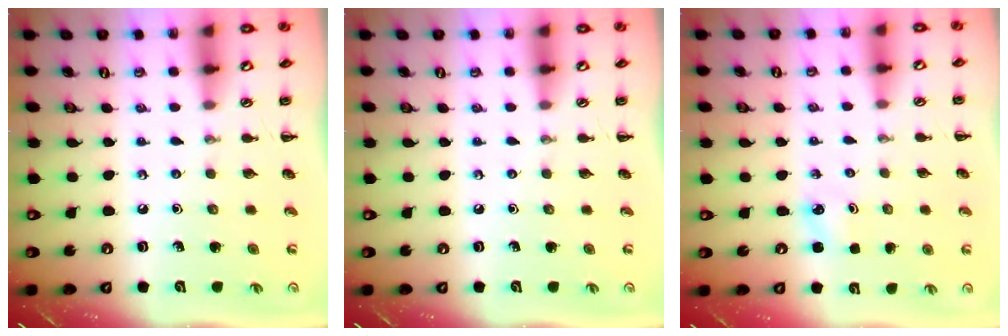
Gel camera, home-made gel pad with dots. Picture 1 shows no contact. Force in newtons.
{"total": 0.0}
{"total": 2.5, "press": 2.4, "slide": 0.8}